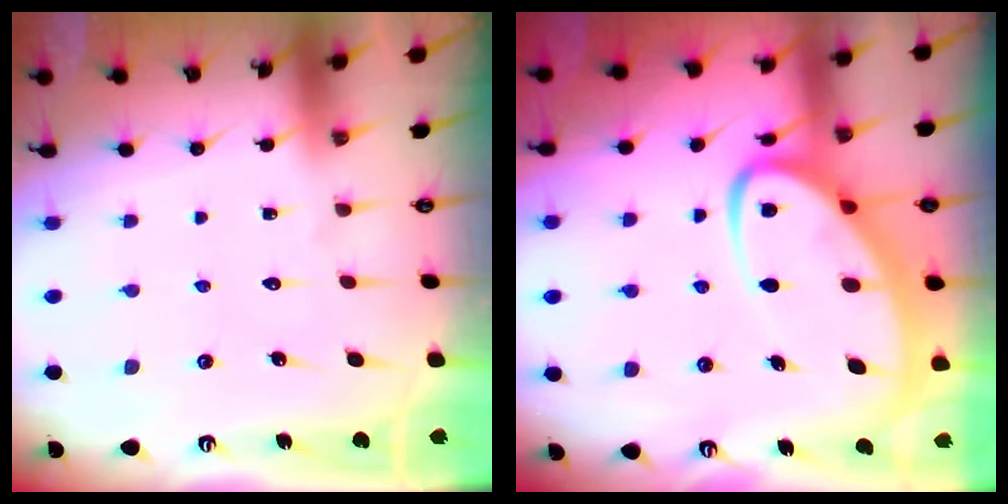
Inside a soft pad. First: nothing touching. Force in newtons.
{"total": 11.0, "press": 10.9, "slide": 1.1}